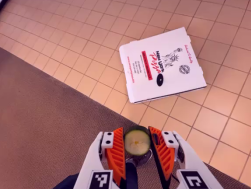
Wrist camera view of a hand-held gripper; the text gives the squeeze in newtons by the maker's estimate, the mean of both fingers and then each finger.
{"total": 8.1, "left": 8.3, "right": 7.8}